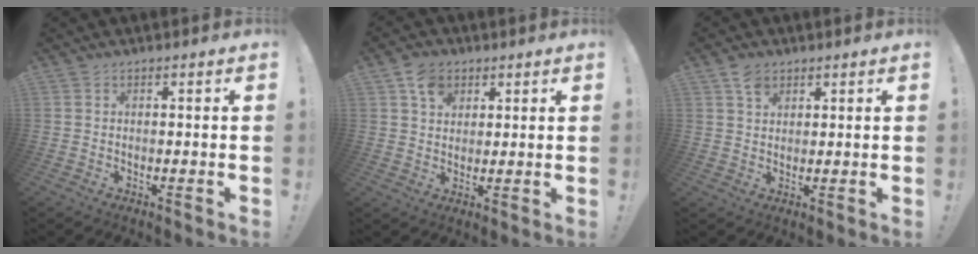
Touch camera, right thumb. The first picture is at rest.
{"total": 6.8, "force": [3.5, 5.1, 2.8], "torque": [-0.044, -0.008, 0.064]}
{"total": 4.1, "force": [2.6, 2.6, 1.7], "torque": [-0.023, -0.011, 0.047]}